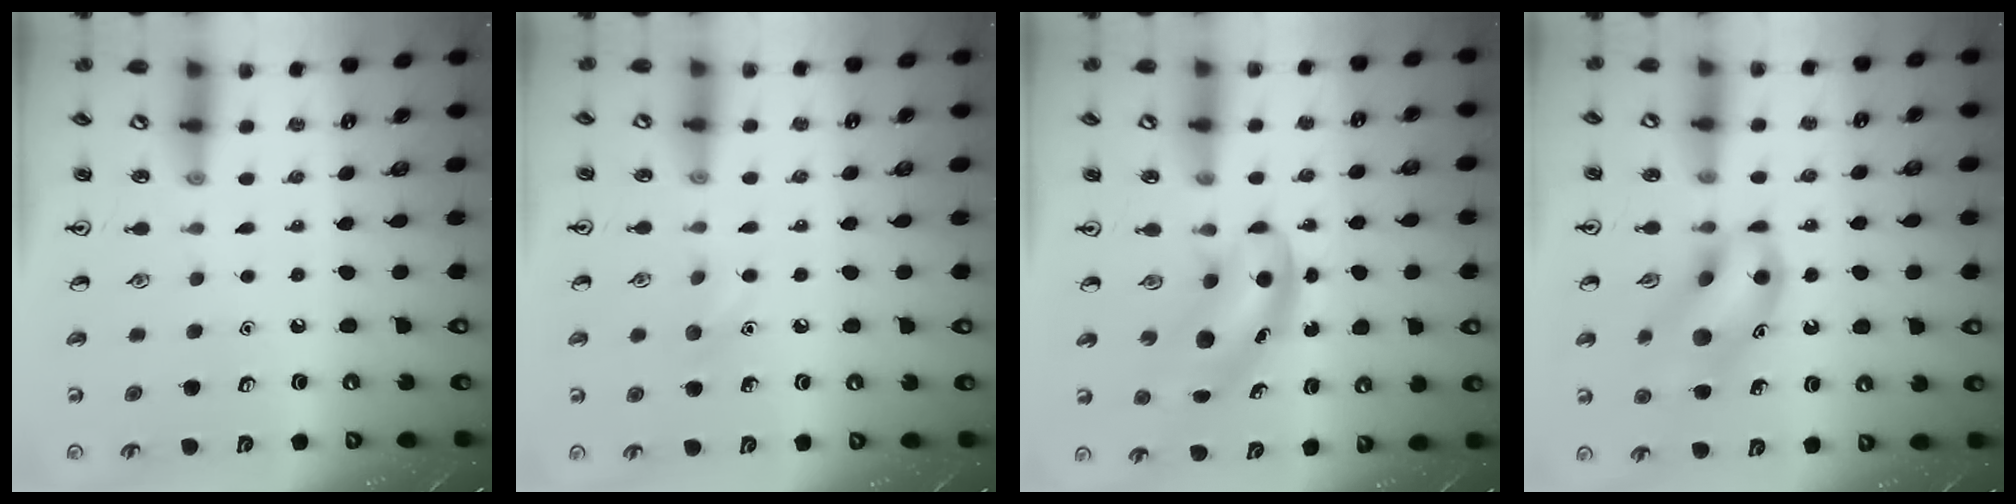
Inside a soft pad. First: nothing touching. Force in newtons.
{"total": 5.9, "press": 5.7, "slide": 1.8}
{"total": 5.5, "press": 5.5, "slide": 0.7}
{"total": 12.6, "press": 12.5, "slide": 1.5}